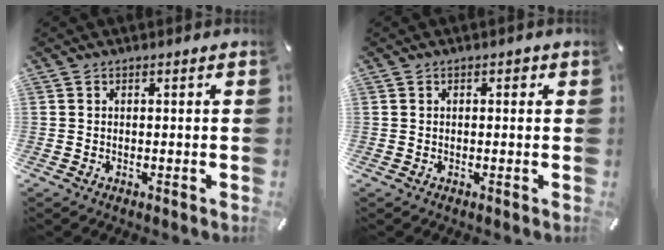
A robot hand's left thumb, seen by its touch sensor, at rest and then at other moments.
{"total": 1.1, "force": [0.2, 0.7, 0.8], "torque": [-0.009, 0.003, -0.001]}